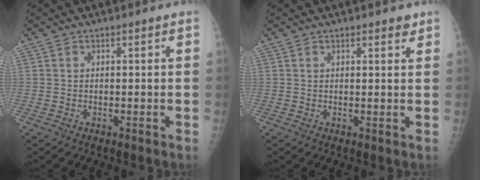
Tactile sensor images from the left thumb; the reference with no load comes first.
{"total": 1.9, "force": [1.5, 0.5, 1.1], "torque": [-0.011, -0.007, 0.017]}